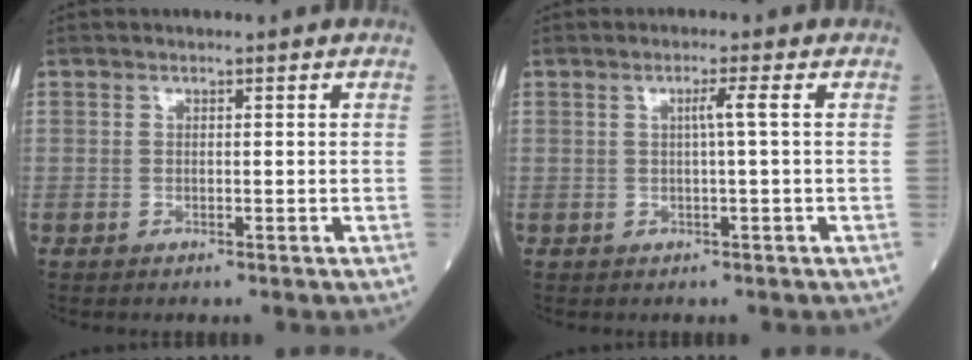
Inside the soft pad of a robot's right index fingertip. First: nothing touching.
{"total": 2.0, "force": [0.2, -0.7, 1.9], "torque": [-0.033, 0.000, 0.004]}